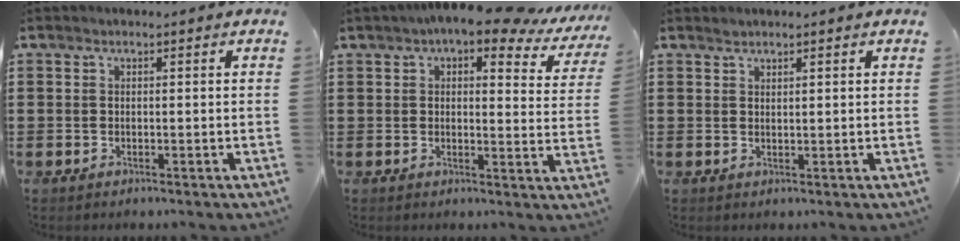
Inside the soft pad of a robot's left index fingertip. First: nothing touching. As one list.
[{"total": 6.0, "force": [4.5, 1.3, 3.8], "torque": [-0.073, -0.019, 0.071]}, {"total": 0.9, "force": [0.9, -0.1, 0.3], "torque": [-0.006, -0.001, 0.017]}]